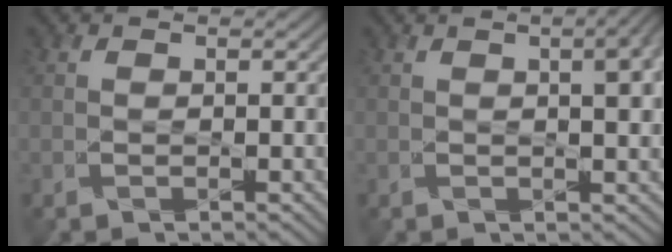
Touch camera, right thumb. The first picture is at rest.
{"total": 6.1, "force": [1.6, 2.2, 5.5], "torque": [-0.046, 0.015, 0.012]}